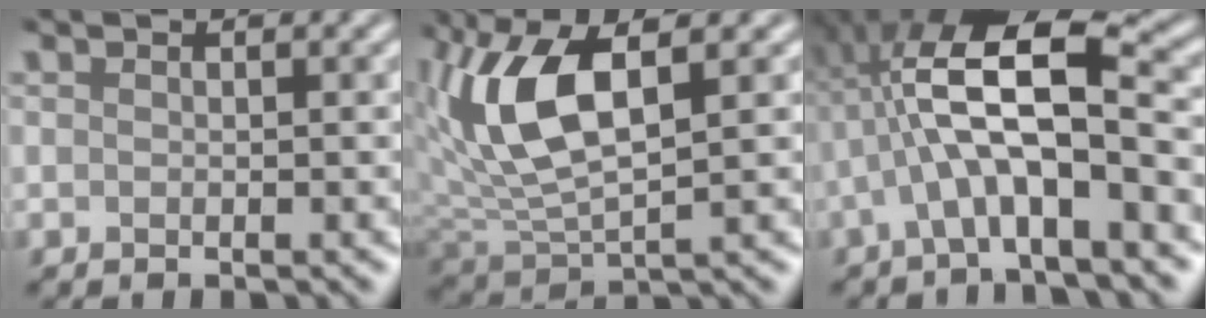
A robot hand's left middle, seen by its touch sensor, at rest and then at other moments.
{"total": 7.6, "force": [2.3, 3.1, 6.5], "torque": [-0.153, 0.013, 0.052]}
{"total": 8.3, "force": [-1.0, 2.6, 7.8], "torque": [-0.152, 0.031, -0.010]}